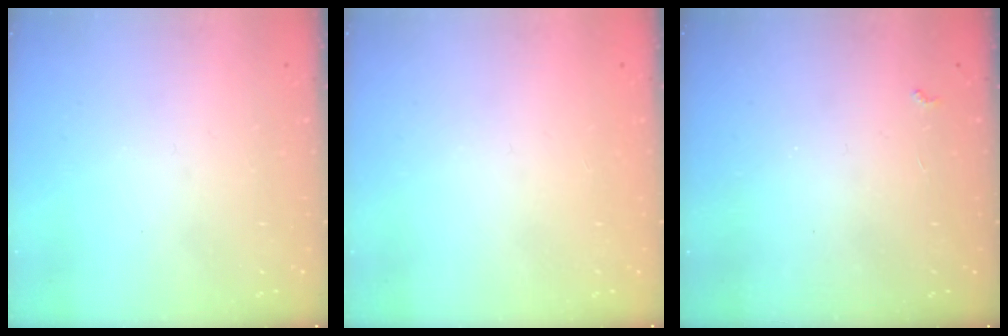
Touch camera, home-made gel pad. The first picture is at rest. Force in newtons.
{"total": 1.1, "press": 1.0, "slide": 0.1}
{"total": 2.9, "press": 2.9, "slide": 0.5}